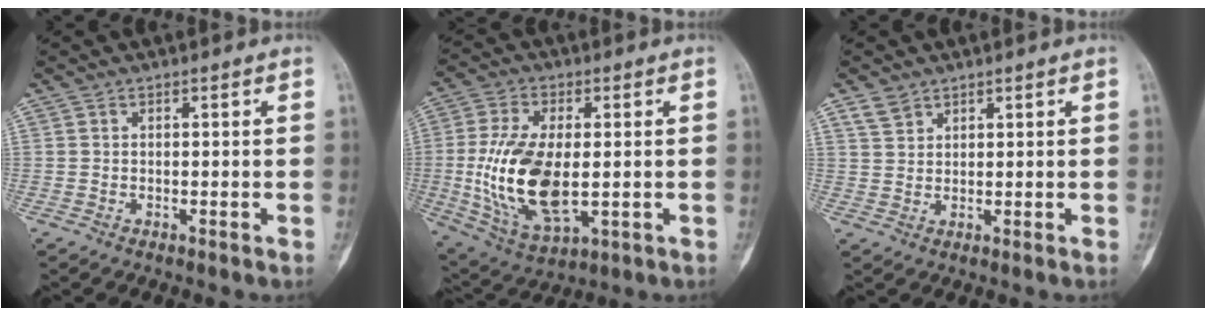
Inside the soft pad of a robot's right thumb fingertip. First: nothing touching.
{"total": 18.1, "force": [-1.4, 8.8, 15.7], "torque": [-0.319, -0.009, -0.013]}
{"total": 2.7, "force": [2.0, 1.5, 0.8], "torque": [-0.010, -0.003, 0.042]}